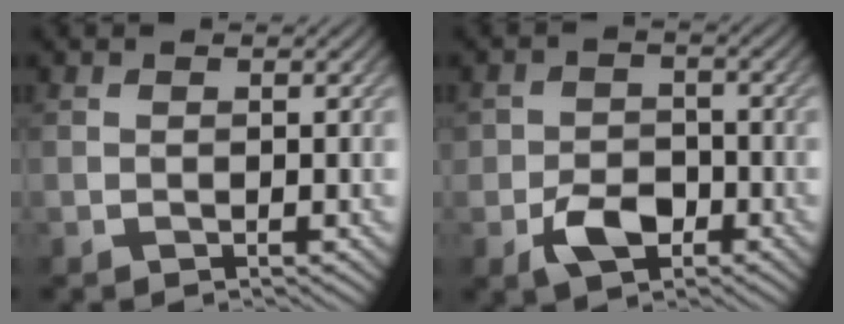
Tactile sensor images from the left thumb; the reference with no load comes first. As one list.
[{"total": 4.8, "force": [-2.3, 3.2, 2.7], "torque": [-0.051, -0.006, -0.048]}]